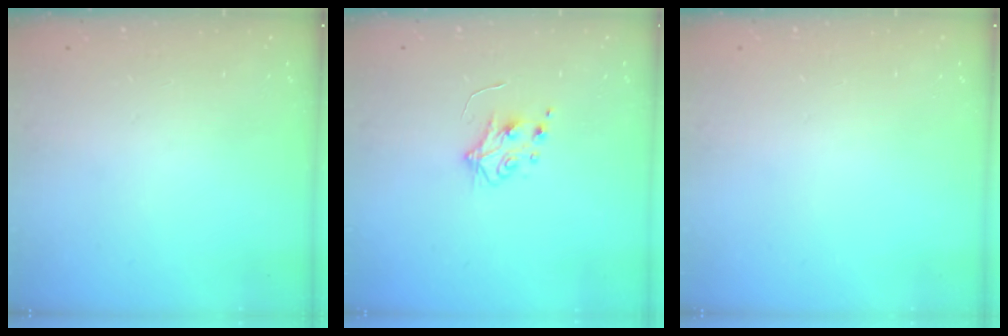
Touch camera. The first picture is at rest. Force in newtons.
{"total": 4.9, "press": 4.8, "slide": 0.5}
{"total": 0.0}